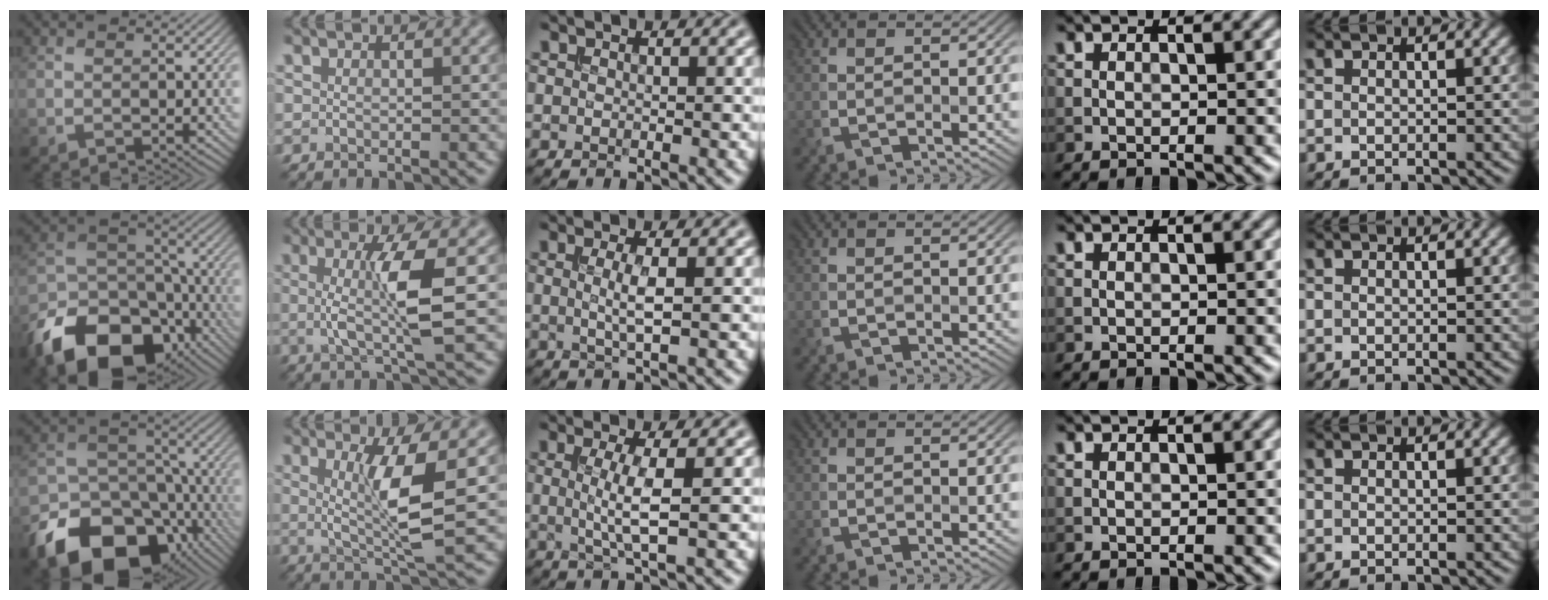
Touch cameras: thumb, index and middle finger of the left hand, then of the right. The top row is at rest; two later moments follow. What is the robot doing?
{"motion": "extract", "object": "bucket"}